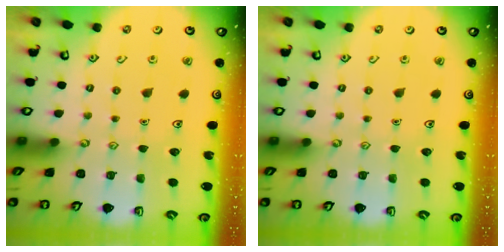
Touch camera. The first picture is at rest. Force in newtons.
{"total": 0.0}